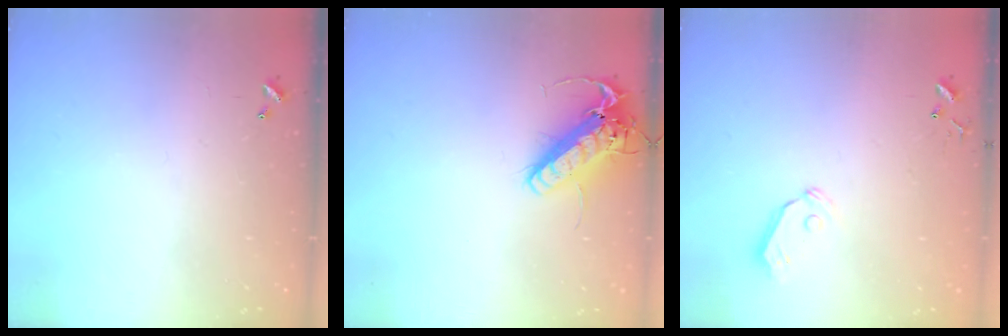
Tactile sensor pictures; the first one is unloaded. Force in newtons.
{"total": 15.6, "press": 15.3, "slide": 3.2}
{"total": 4.4, "press": 4.3, "slide": 0.5}